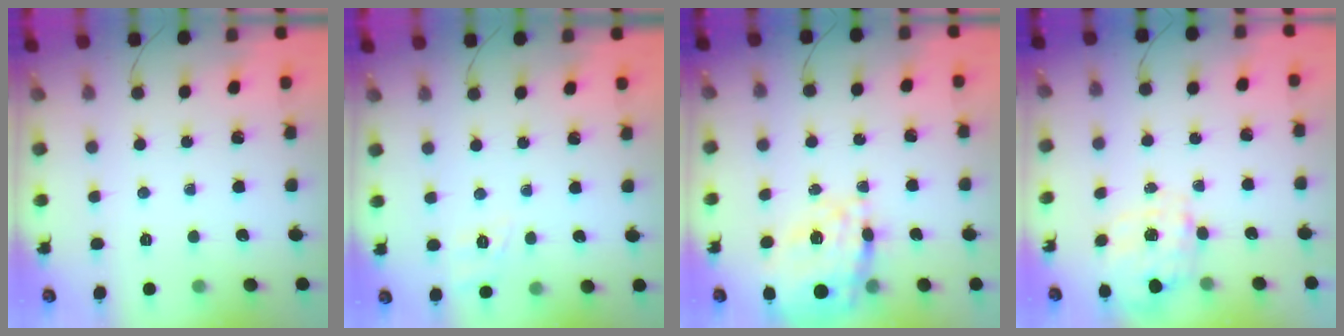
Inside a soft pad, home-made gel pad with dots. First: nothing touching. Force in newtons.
{"total": 3.0, "press": 2.4, "slide": 1.7}
{"total": 23.1, "press": 22.6, "slide": 4.7}
{"total": 3.9, "press": 3.9, "slide": 0.8}